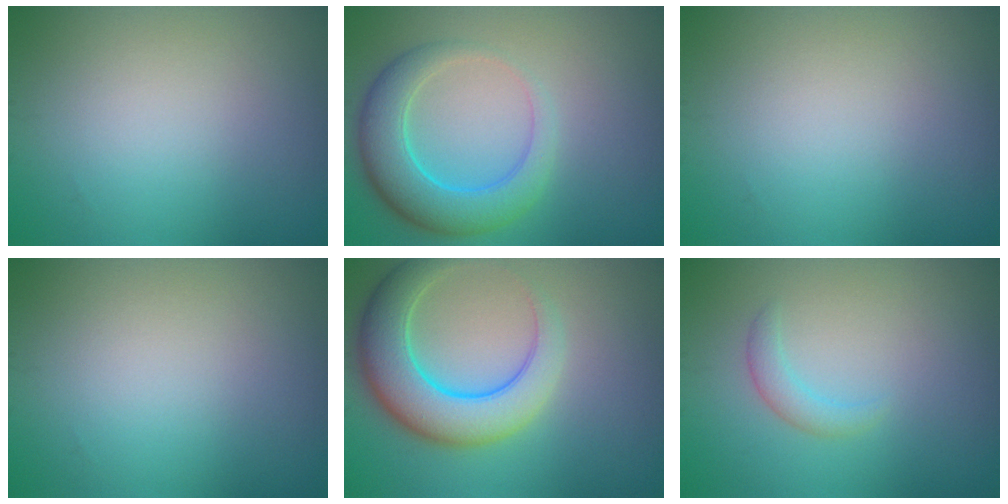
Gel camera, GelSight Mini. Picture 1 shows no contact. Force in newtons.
{"total": 5.7, "press": 5.7, "slide": 0.4}
{"total": 0.0}
{"total": 0.0}
{"total": 7.5, "press": 7.5, "slide": 0.3}
{"total": 1.5, "press": 1.5, "slide": 0.1}